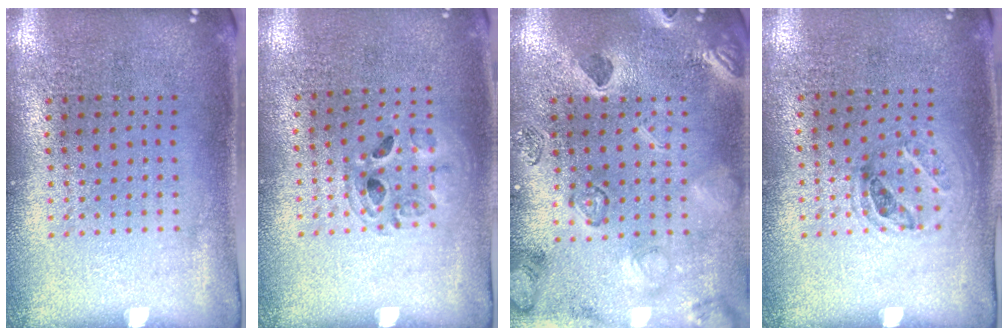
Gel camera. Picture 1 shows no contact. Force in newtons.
{"total": 1.0, "press": 1.0, "slide": 0.1}
{"total": 2.5, "press": 2.4, "slide": 0.5}
{"total": 1.0, "press": 0.8, "slide": 0.6}